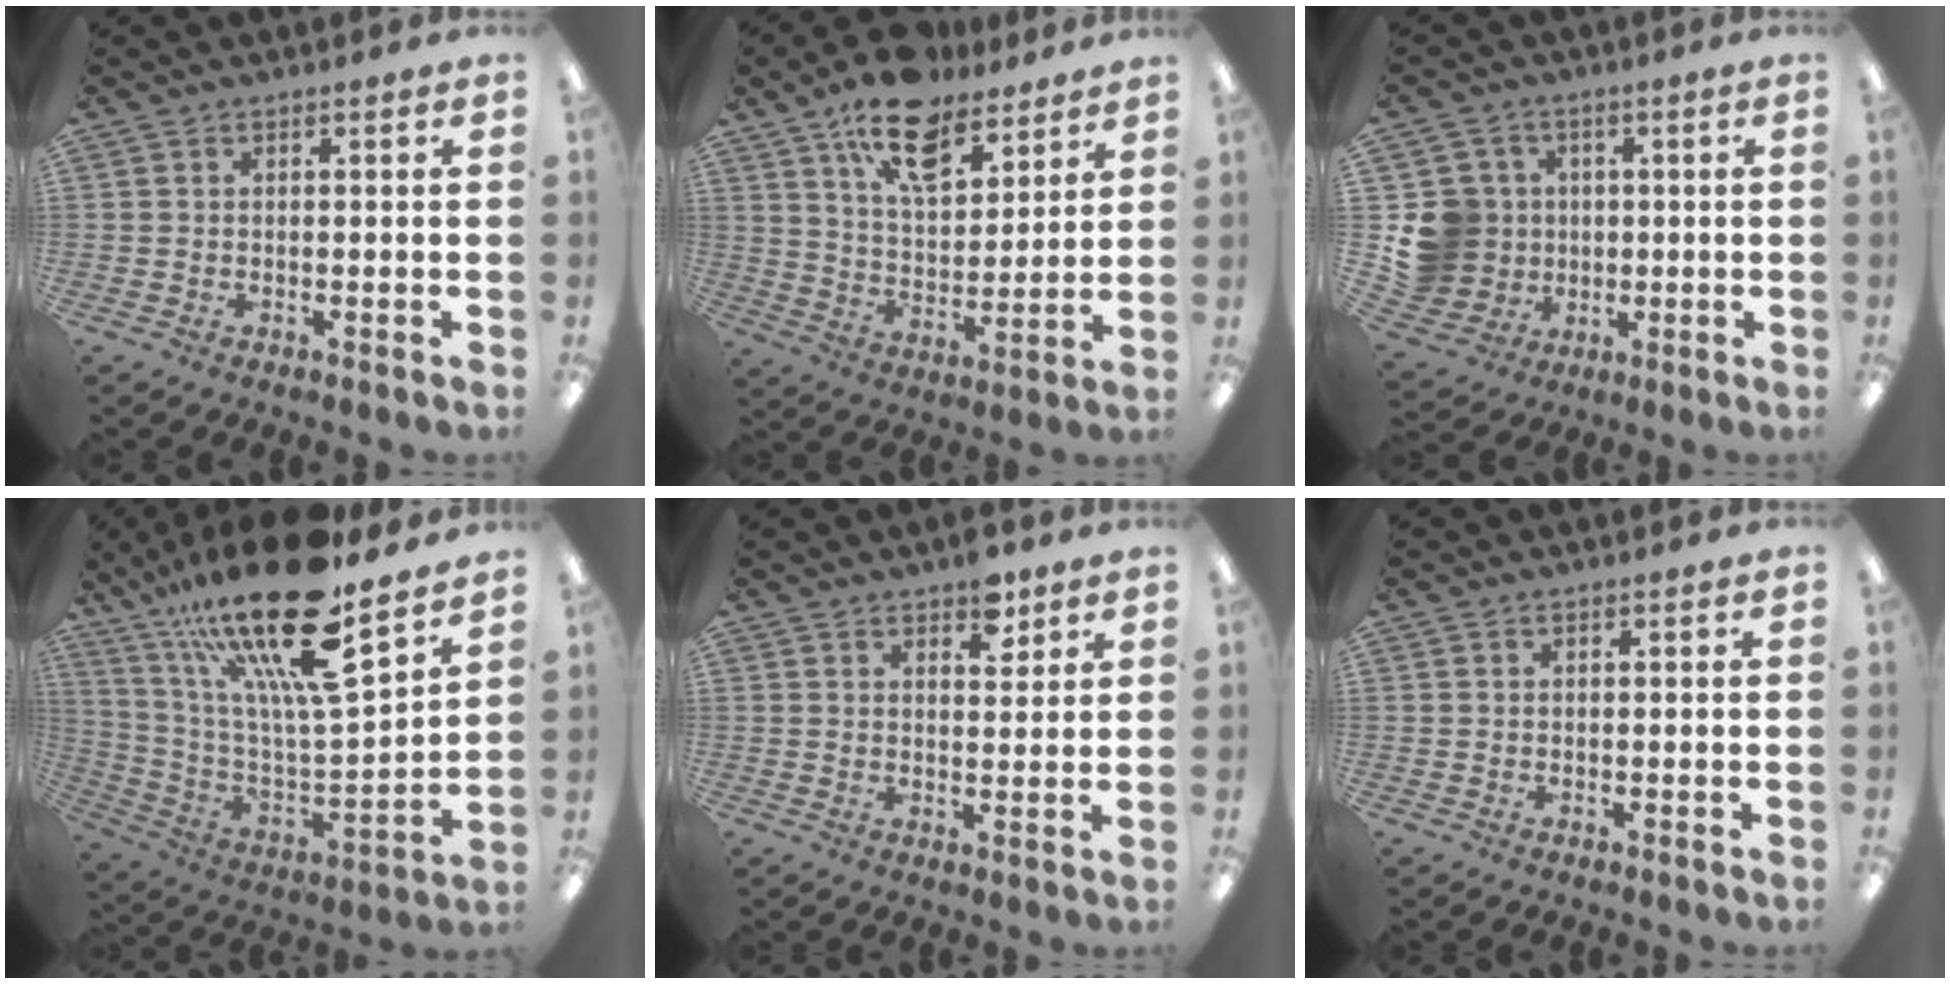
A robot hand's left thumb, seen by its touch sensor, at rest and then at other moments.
{"total": 15.2, "force": [10.8, 7.2, 8.0], "torque": [-0.129, -0.053, 0.190]}
{"total": 11.7, "force": [0.7, 11.3, 2.7], "torque": [-0.081, 0.014, 0.028]}
{"total": 26.1, "force": [18.3, 6.3, 17.5], "torque": [-0.308, -0.110, 0.304]}
{"total": 5.8, "force": [4.2, 2.8, 2.9], "torque": [-0.018, -0.025, 0.068]}
{"total": 0.0}